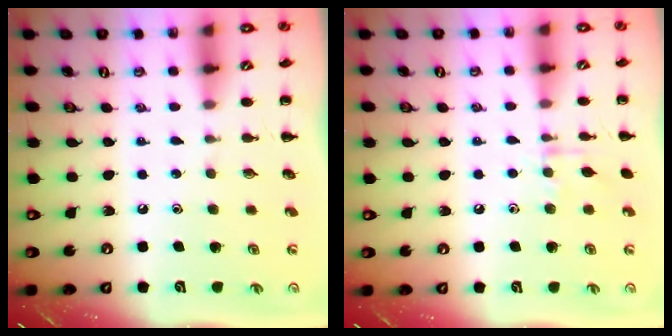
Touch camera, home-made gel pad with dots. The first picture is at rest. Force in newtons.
{"total": 6.5, "press": 6.5, "slide": 1.1}